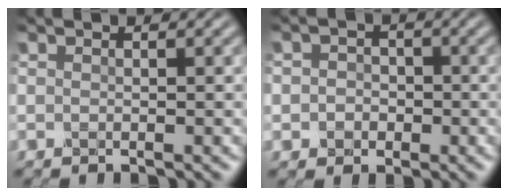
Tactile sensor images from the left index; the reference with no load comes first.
{"total": 2.4, "force": [-0.2, 2.2, 0.8], "torque": [0.005, 0.001, -0.022]}